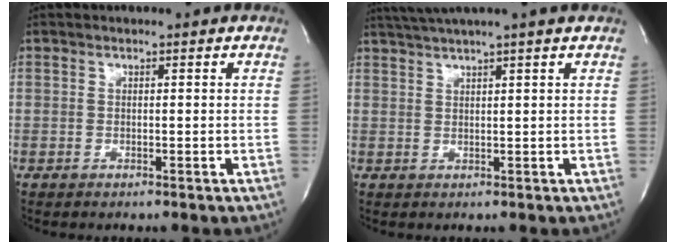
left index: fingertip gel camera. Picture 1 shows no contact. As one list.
[{"total": 6.0, "force": [4.9, -1.8, 2.9], "torque": [-0.047, 0.022, 0.078]}]